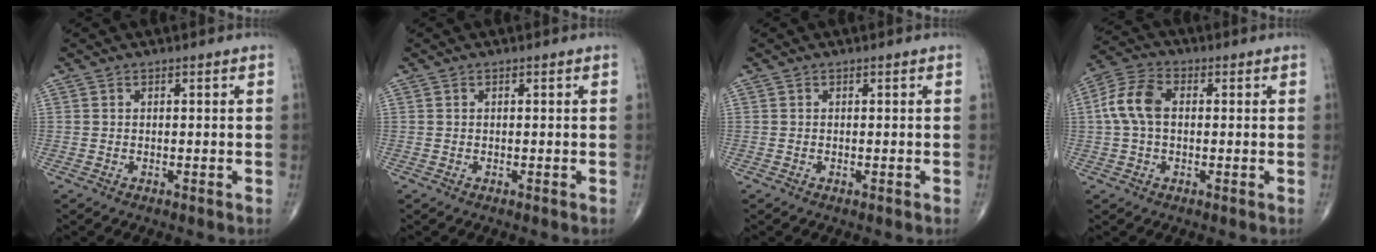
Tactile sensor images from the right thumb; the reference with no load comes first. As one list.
[{"total": 0.0}, {"total": 0.0}, {"total": 8.2, "force": [0.7, 5.1, 6.3], "torque": [-0.138, 0.025, 0.008]}]